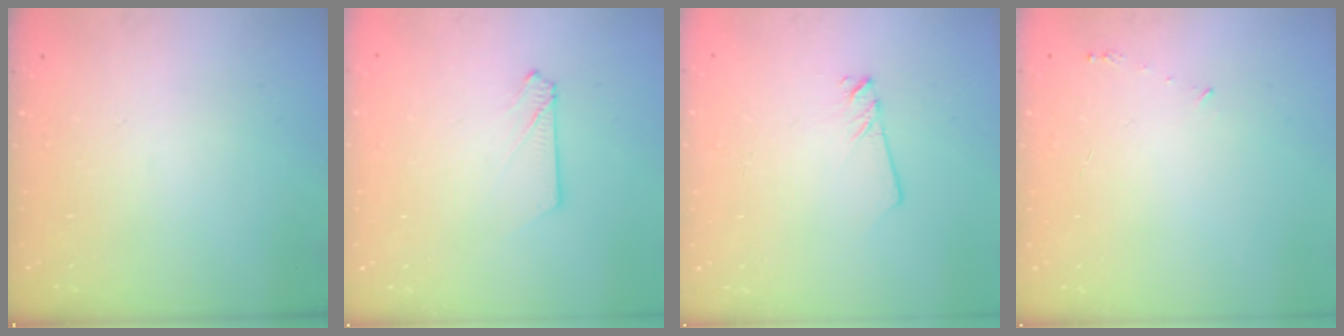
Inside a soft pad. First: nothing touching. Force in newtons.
{"total": 2.6, "press": 2.6, "slide": 0.3}
{"total": 2.0, "press": 2.0, "slide": 0.1}
{"total": 3.2, "press": 3.2, "slide": 0.2}